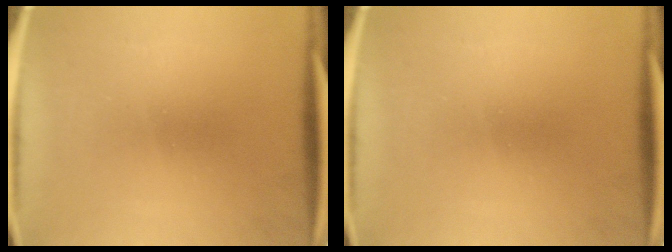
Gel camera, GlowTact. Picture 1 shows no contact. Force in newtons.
{"total": 0.0}